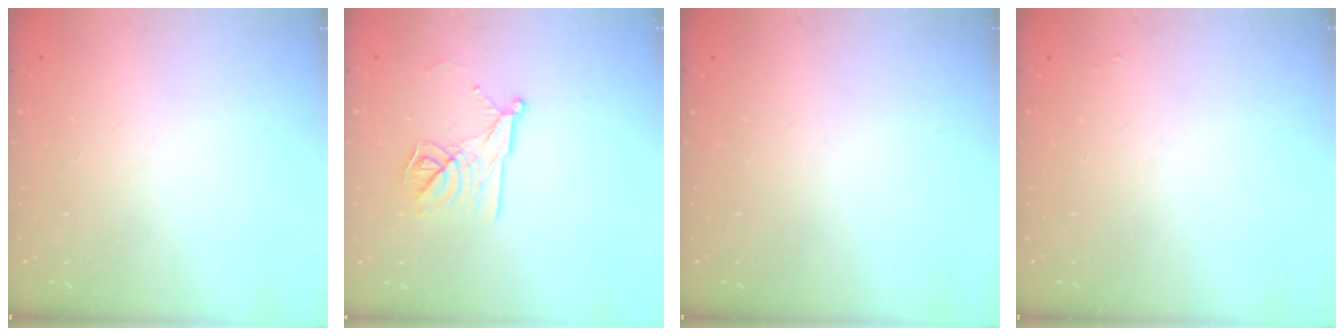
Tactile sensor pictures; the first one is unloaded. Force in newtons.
{"total": 12.0, "press": 12.0, "slide": 0.1}
{"total": 0.0}
{"total": 1.9, "press": 1.9, "slide": 0.3}